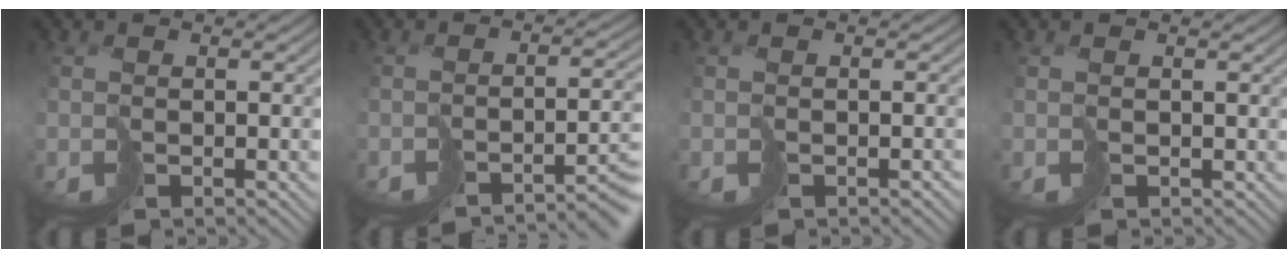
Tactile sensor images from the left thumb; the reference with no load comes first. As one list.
[{"total": 5.7, "force": [-4.6, 0.5, 3.4], "torque": [-0.031, -0.007, -0.070]}, {"total": 0.9, "force": [-0.8, 0.4, 0.4], "torque": [0.001, -0.002, -0.013]}, {"total": 0.8, "force": [0.3, 0.8, 0.1], "torque": [-0.009, -0.003, 0.005]}]